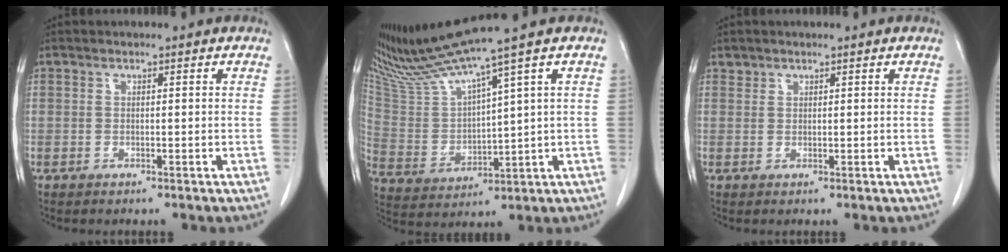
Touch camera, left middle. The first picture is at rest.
{"total": 10.4, "force": [8.8, -2.1, 5.2], "torque": [-0.106, -0.005, 0.176]}
{"total": 0.7, "force": [0.6, 0.3, -0.2], "torque": [0.002, 0.003, 0.011]}